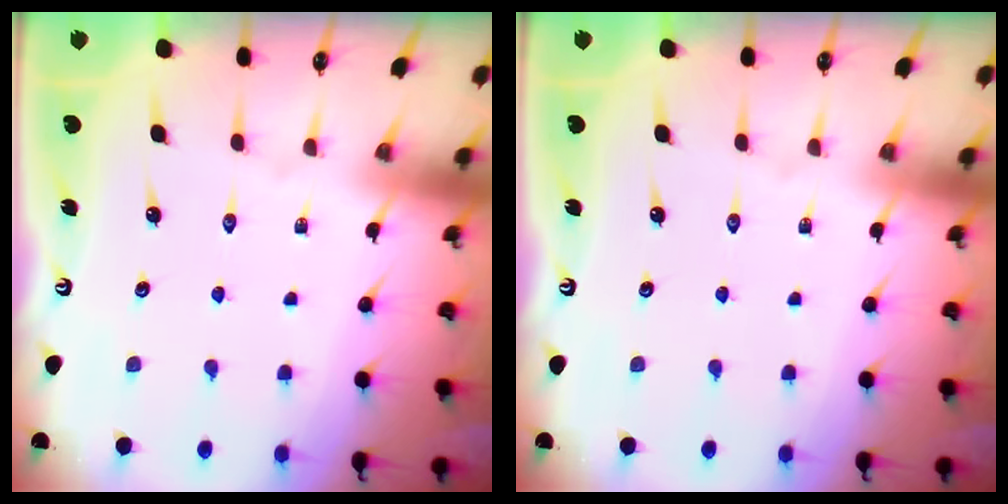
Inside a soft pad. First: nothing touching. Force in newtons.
{"total": 0.0}